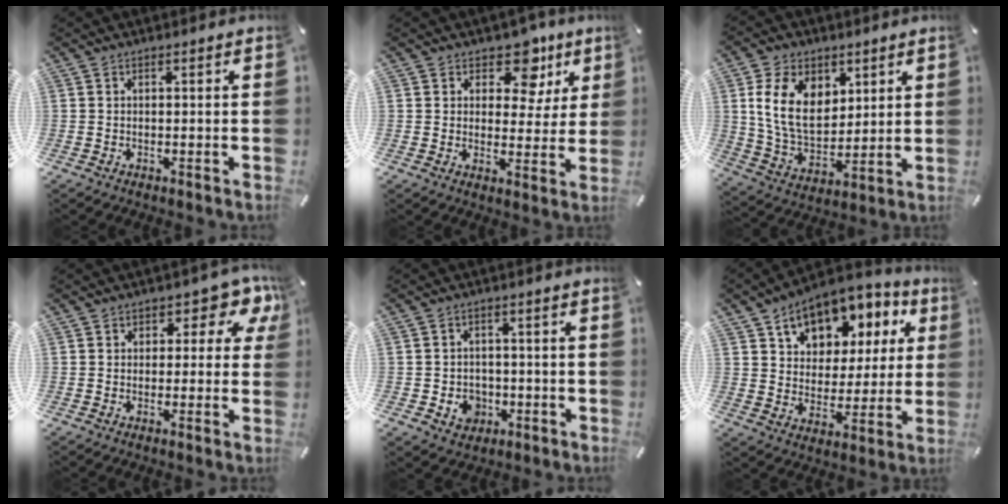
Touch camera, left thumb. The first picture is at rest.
{"total": 10.0, "force": [5.8, 6.4, 5.1], "torque": [-0.061, -0.035, 0.098]}
{"total": 14.1, "force": [4.8, 10.0, 8.7], "torque": [-0.187, -0.004, 0.088]}
{"total": 6.7, "force": [2.7, 4.4, 4.3], "torque": [-0.043, -0.013, 0.040]}
{"total": 5.3, "force": [-1.3, 4.9, 1.7], "torque": [-0.022, 0.004, -0.025]}
{"total": 13.1, "force": [7.8, 9.3, 5.1], "torque": [-0.080, -0.051, 0.141]}